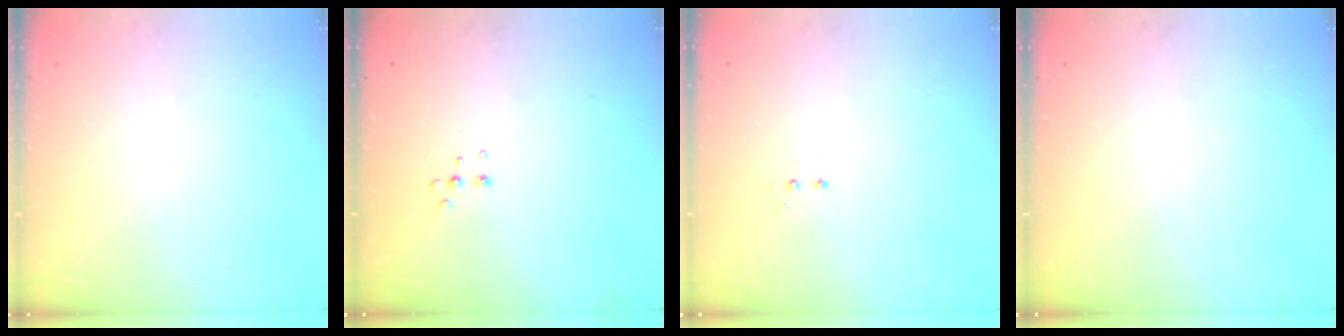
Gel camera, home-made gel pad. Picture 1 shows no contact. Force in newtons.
{"total": 3.4, "press": 3.3, "slide": 0.6}
{"total": 3.4, "press": 3.3, "slide": 0.7}
{"total": 0.0}